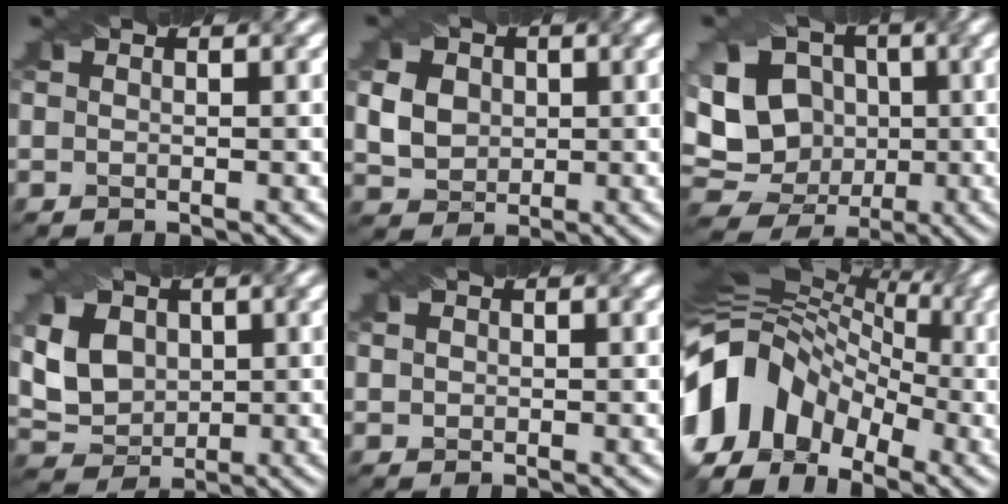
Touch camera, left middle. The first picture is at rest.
{"total": 6.5, "force": [1.5, 5.3, 3.4], "torque": [-0.085, 0.026, 0.022]}
{"total": 12.4, "force": [0.3, 10.6, 6.5], "torque": [-0.122, 0.021, -0.010]}
{"total": 5.7, "force": [1.2, 4.5, 3.3], "torque": [-0.085, 0.013, 0.024]}
{"total": 1.5, "force": [0.7, 1.2, 0.6], "torque": [-0.020, 0.007, 0.009]}
{"total": 14.1, "force": [-3.1, 10.2, 9.2], "torque": [-0.192, 0.018, -0.062]}